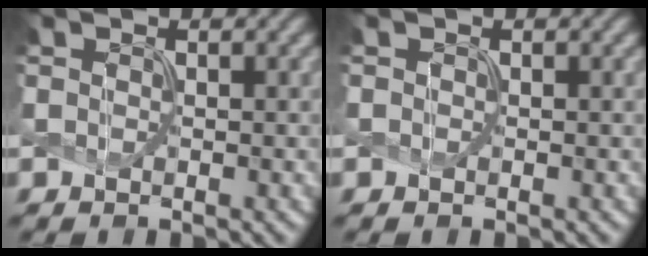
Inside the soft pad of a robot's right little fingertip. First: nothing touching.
{"total": 0.0}